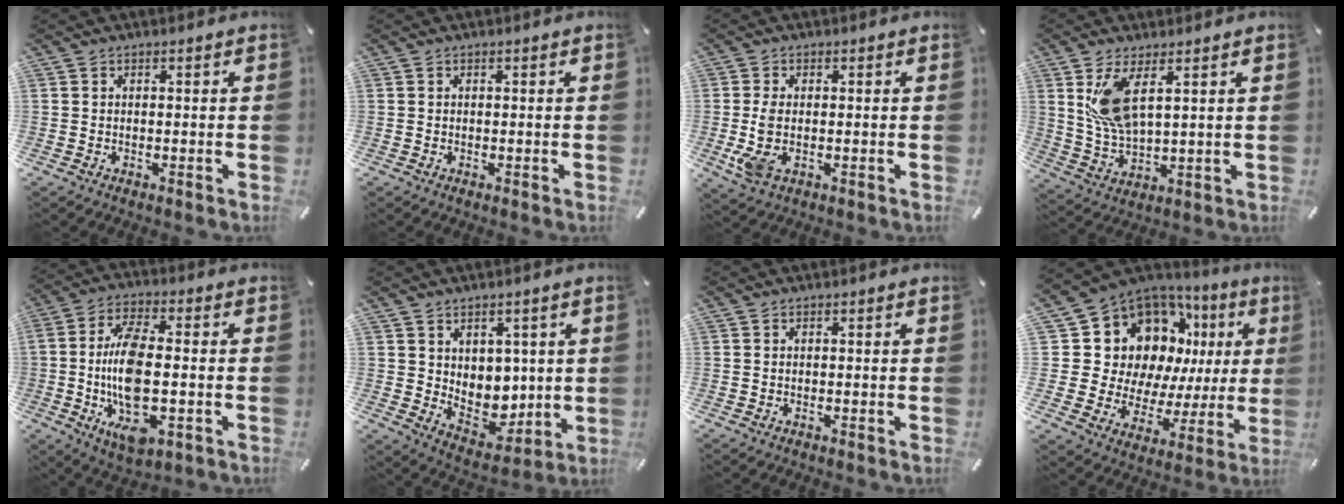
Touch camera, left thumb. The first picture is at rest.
{"total": 0.0}
{"total": 5.7, "force": [-0.5, 3.4, 4.6], "torque": [-0.097, -0.004, -0.012]}
{"total": 9.9, "force": [4.2, 4.2, 8.0], "torque": [-0.174, -0.007, 0.072]}
{"total": 16.0, "force": [-2.1, 7.6, 13.9], "torque": [-0.272, -0.009, -0.036]}
{"total": 7.3, "force": [3.8, 6.1, 1.5], "torque": [-0.016, -0.042, 0.077]}
{"total": 0.0}
{"total": 15.8, "force": [8.5, 11.6, 6.7], "torque": [-0.118, -0.084, 0.171]}